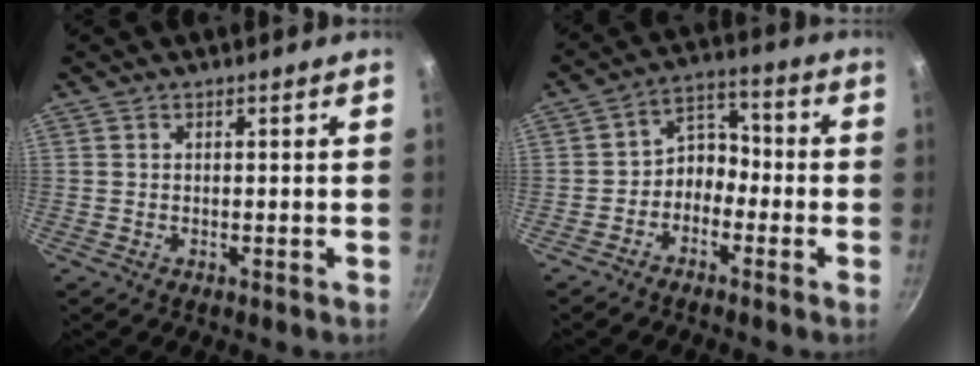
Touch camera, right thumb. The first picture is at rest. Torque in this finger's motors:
{"motor_torque": [-0.46, 0.04, -0.03, 0.17, 0.00]}